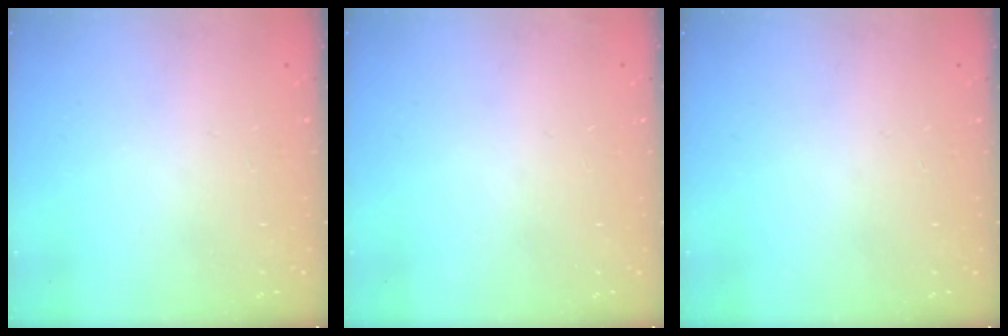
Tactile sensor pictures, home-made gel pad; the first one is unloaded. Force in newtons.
{"total": 2.2, "press": 2.1, "slide": 0.8}
{"total": 0.0}